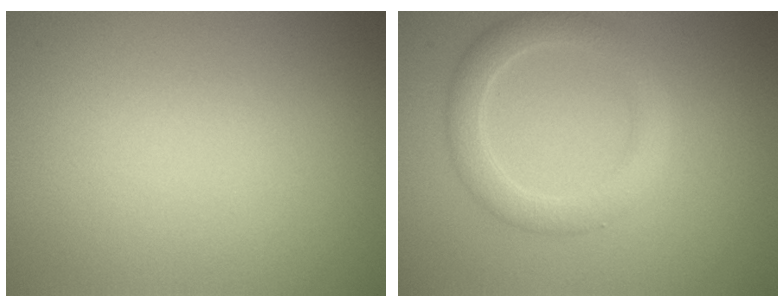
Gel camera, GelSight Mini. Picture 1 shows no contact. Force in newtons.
{"total": 3.4, "press": 3.4, "slide": 0.2}